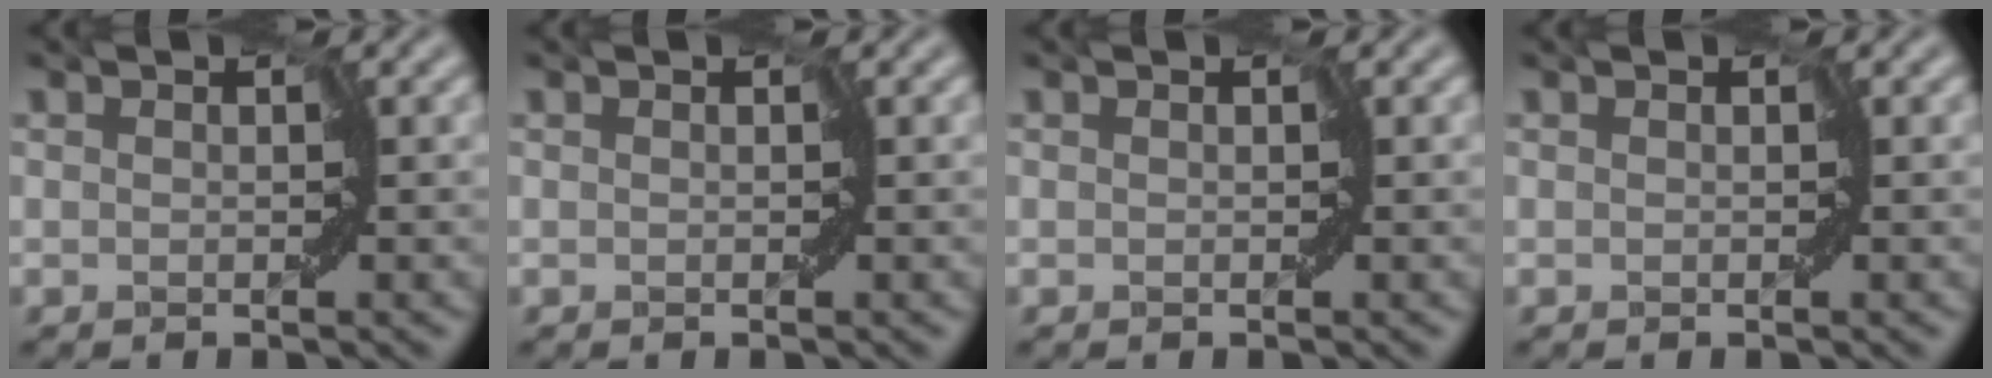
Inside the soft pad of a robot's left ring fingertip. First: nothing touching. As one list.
[{"total": 0.0}, {"total": 0.0}, {"total": 0.0}]